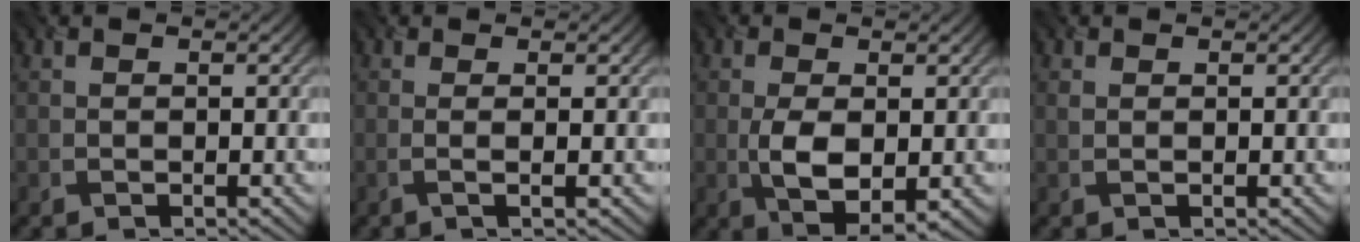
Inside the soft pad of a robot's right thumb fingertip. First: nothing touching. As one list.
[{"total": 1.6, "force": [0.0, 0.2, 1.6], "torque": [-0.031, 0.004, -0.009]}, {"total": 5.9, "force": [-0.9, 2.7, 5.2], "torque": [-0.105, -0.009, -0.011]}, {"total": 0.7, "force": [0.4, 0.4, 0.4], "torque": [-0.014, 0.000, 0.009]}]